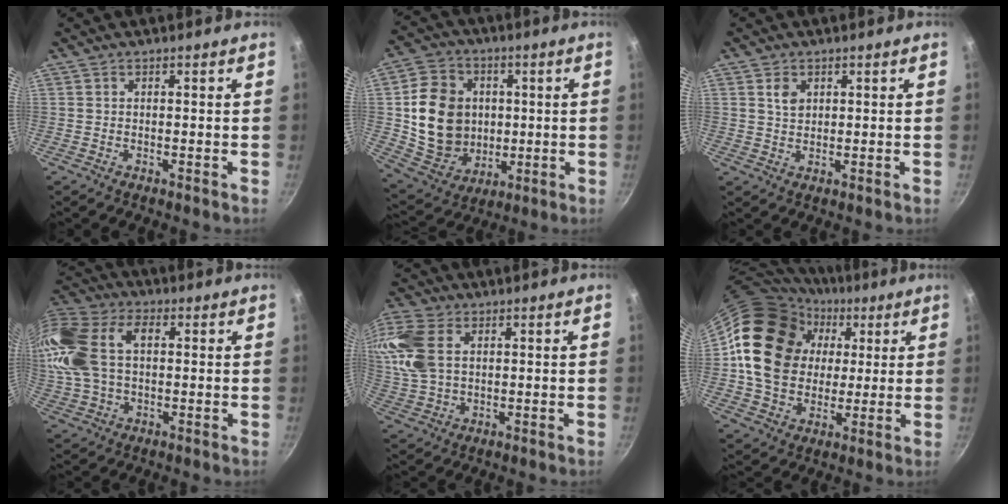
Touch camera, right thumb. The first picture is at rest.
{"total": 17.3, "force": [1.1, 14.6, 9.3], "torque": [-0.132, 0.005, 0.033]}
{"total": 2.9, "force": [1.1, 2.1, 1.7], "torque": [-0.022, -0.003, 0.023]}
{"total": 19.9, "force": [3.3, 12.8, 14.9], "torque": [-0.335, 0.030, 0.052]}
{"total": 11.3, "force": [3.2, 7.1, 8.2], "torque": [-0.174, 0.002, 0.062]}
{"total": 22.4, "force": [4.6, 17.9, 12.6], "torque": [-0.203, 0.019, 0.083]}